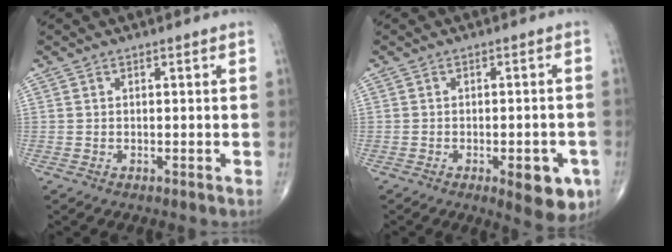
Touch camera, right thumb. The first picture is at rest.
{"total": 8.1, "force": [-3.3, 3.1, 6.7], "torque": [-0.065, 0.005, -0.033]}